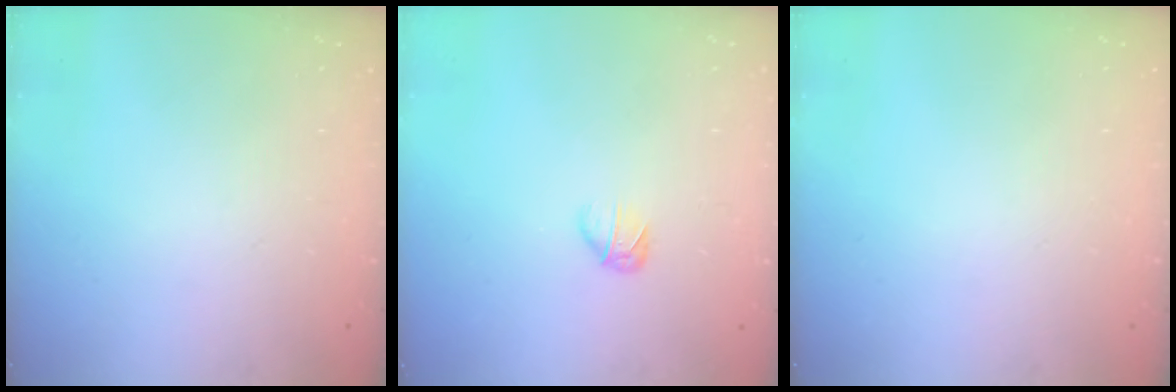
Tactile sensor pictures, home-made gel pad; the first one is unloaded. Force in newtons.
{"total": 2.7, "press": 2.7, "slide": 0.7}
{"total": 0.0}